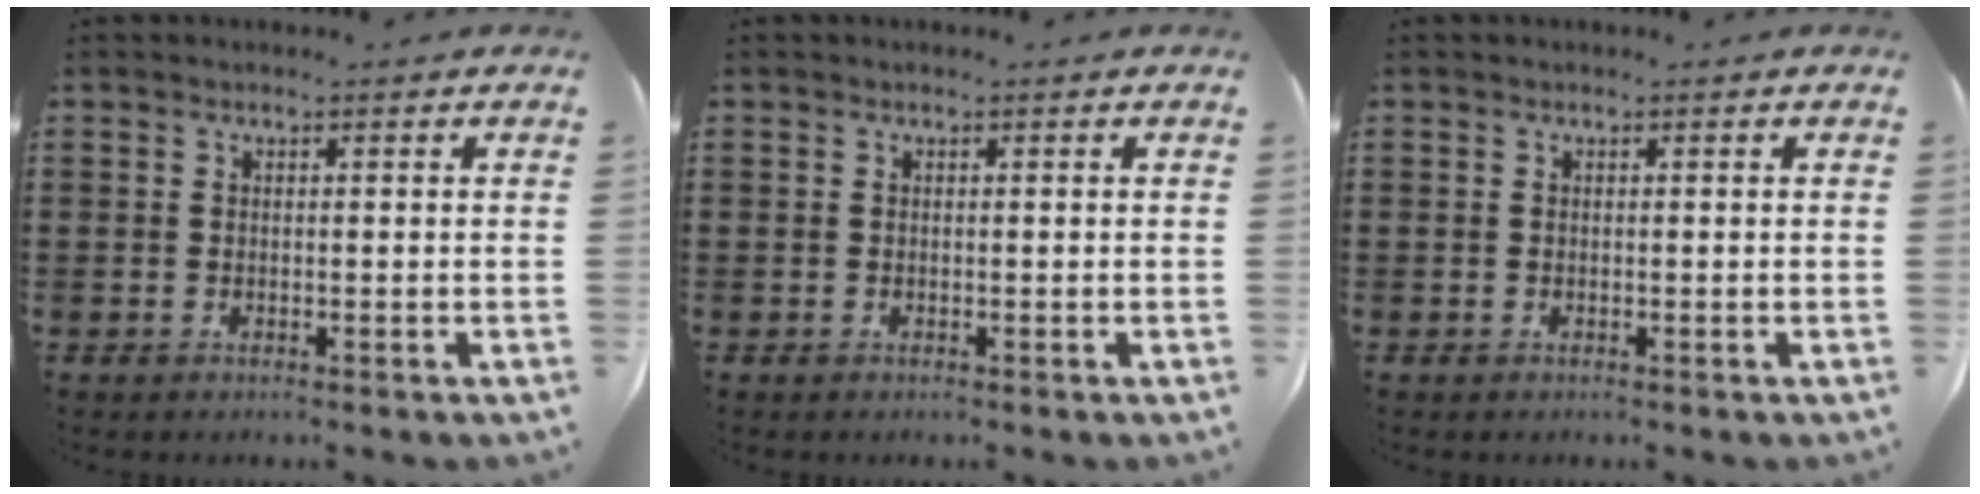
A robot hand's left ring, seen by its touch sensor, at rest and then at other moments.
{"total": 0.0}
{"total": 0.0}